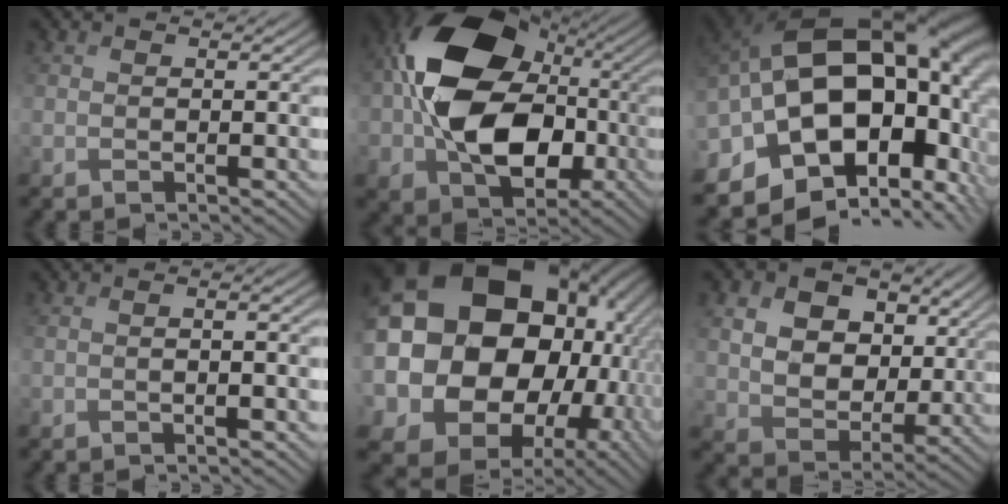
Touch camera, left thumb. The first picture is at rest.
{"total": 17.3, "force": [-0.5, 12.8, 11.7], "torque": [-0.204, -0.003, -0.013]}
{"total": 22.2, "force": [-2.3, 15.4, 15.8], "torque": [-0.290, -0.029, -0.028]}
{"total": 3.1, "force": [-0.6, 0.9, 2.9], "torque": [-0.044, 0.001, -0.015]}
{"total": 25.8, "force": [3.4, 22.0, 13.1], "torque": [-0.332, -0.017, 0.059]}
{"total": 11.4, "force": [4.1, 8.4, 6.6], "torque": [-0.160, -0.001, 0.067]}